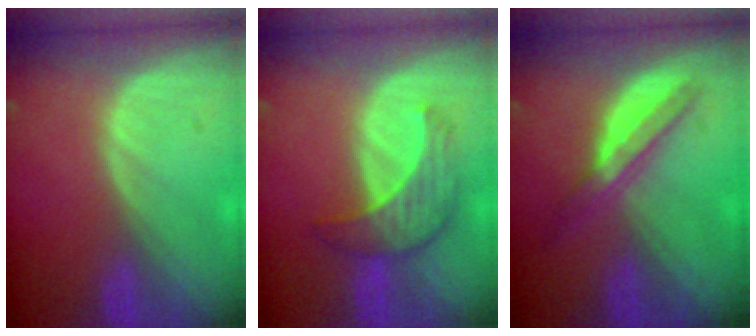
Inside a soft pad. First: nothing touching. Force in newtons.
{"total": 5.8, "press": 5.8, "slide": 0.6}
{"total": 5.2, "press": 5.0, "slide": 1.5}